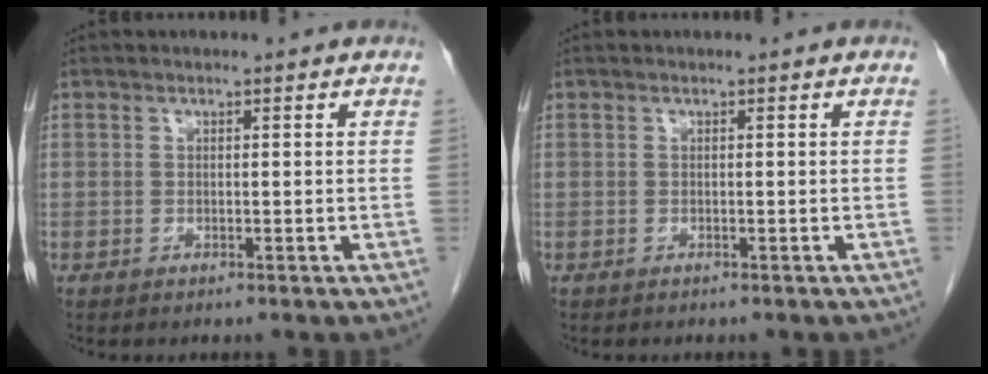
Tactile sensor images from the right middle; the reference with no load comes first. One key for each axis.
{"total": 1.0, "fx": -0.9, "fy": 0.3, "fz": 0.4, "tx": -0.016, "ty": -0.002, "tz": -0.010}